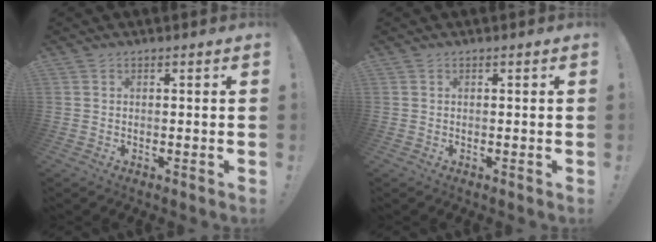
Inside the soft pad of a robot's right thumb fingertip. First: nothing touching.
{"total": 0.0}